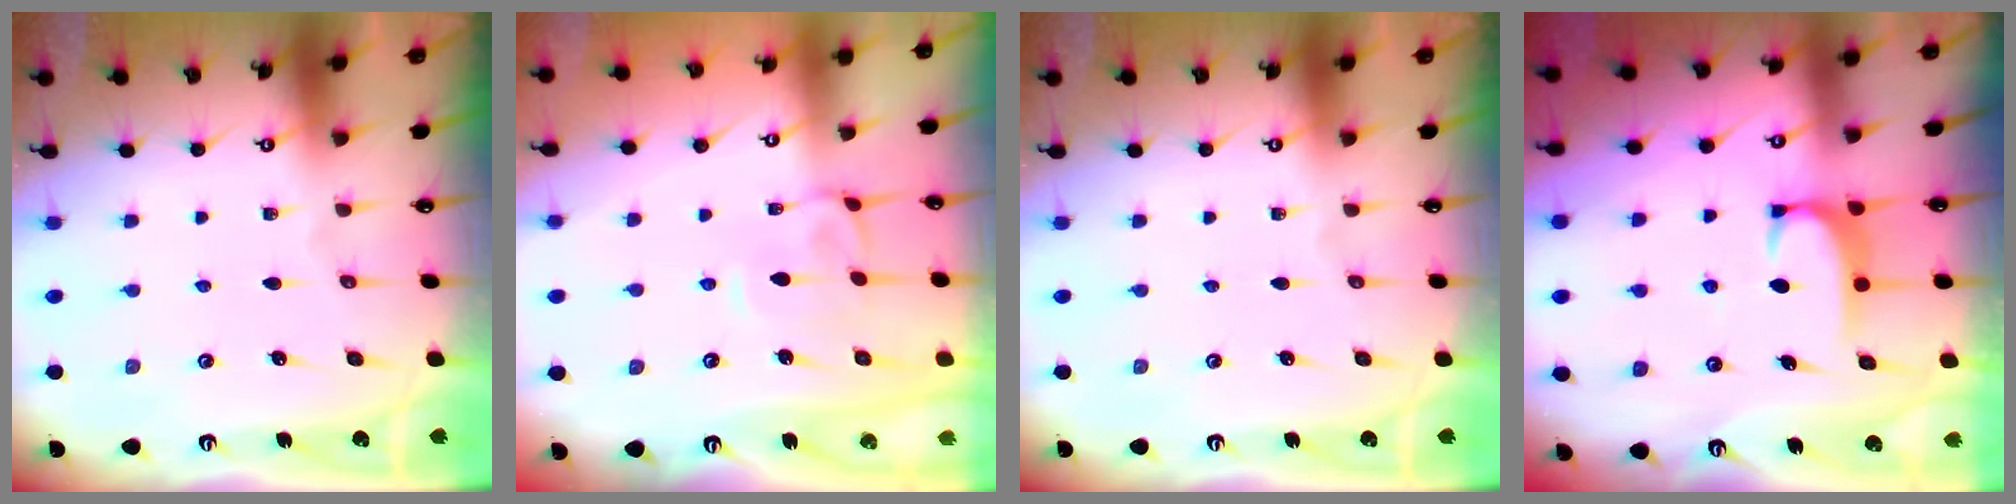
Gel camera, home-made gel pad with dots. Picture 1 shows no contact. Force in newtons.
{"total": 1.7, "press": 1.5, "slide": 0.8}
{"total": 0.0}
{"total": 1.7, "press": 1.6, "slide": 0.5}